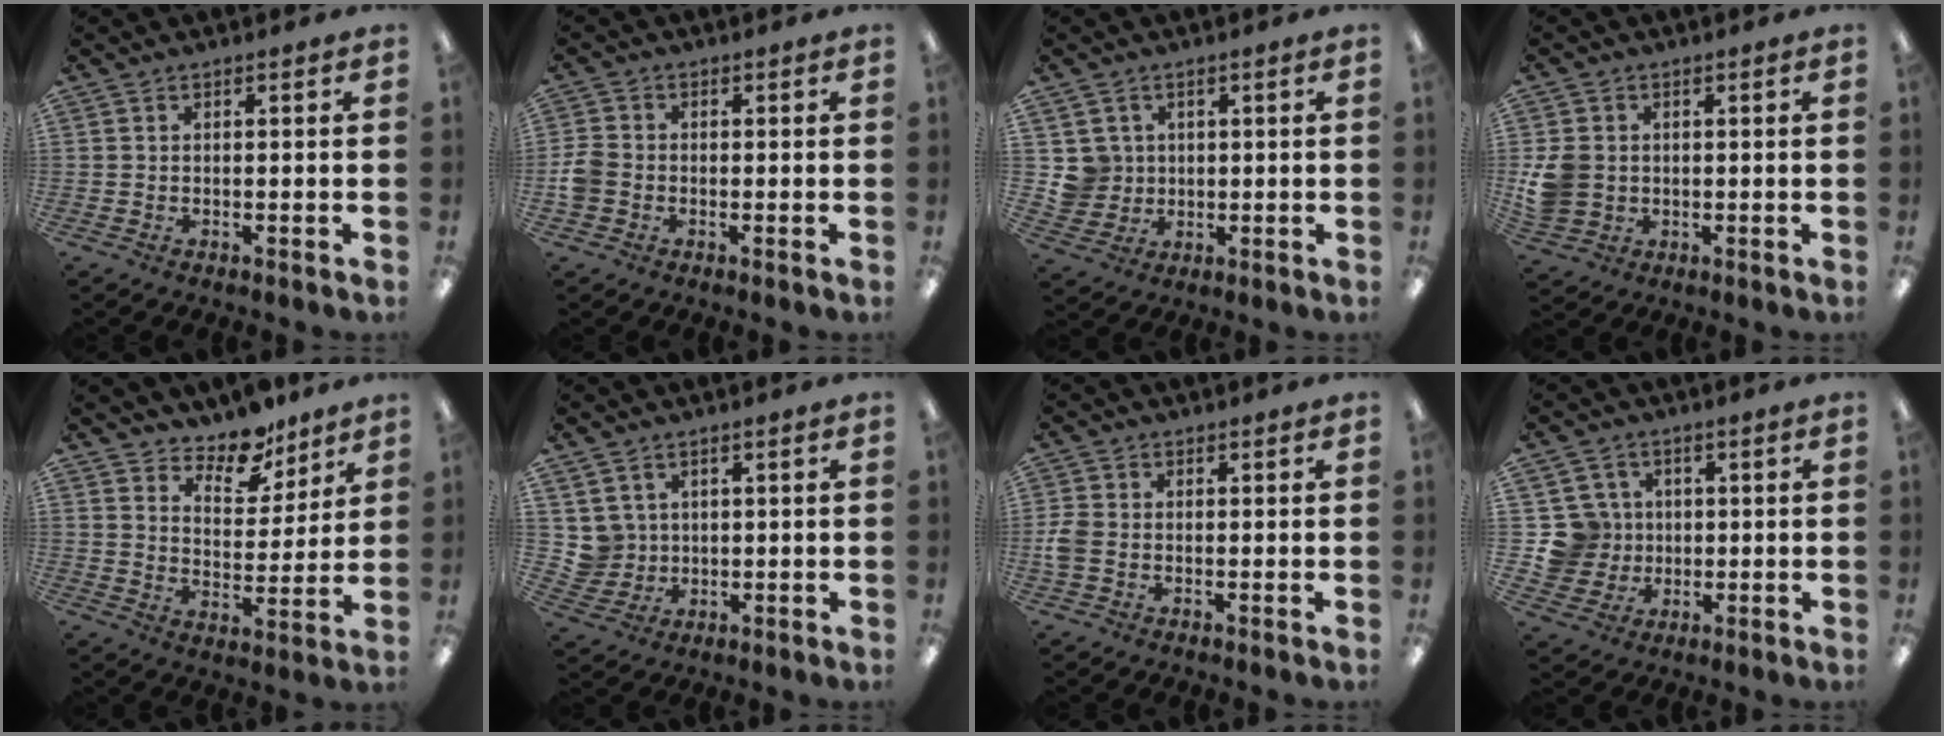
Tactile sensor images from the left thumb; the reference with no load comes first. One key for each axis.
{"total": 4.3, "fx": -1.0, "fy": 3.6, "fz": 2.2, "tx": -0.041, "ty": 0.010, "tz": -0.016}
{"total": 5.7, "fx": 1.6, "fy": 5.4, "fz": 0.3, "tx": -0.012, "ty": 0.004, "tz": 0.035}
{"total": 7.1, "fx": 0.3, "fy": 6.3, "fz": 3.3, "tx": -0.069, "ty": 0.008, "tz": 0.009}
{"total": 10.0, "fx": 8.7, "fy": 4.2, "fz": 2.3, "tx": -0.024, "ty": -0.072, "tz": 0.158}
{"total": 5.0, "fx": 2.4, "fy": 4.3, "fz": -0.2, "tx": -0.011, "ty": -0.005, "tz": 0.049}
{"total": 3.9, "fx": -0.6, "fy": 2.9, "fz": 2.5, "tx": -0.056, "ty": 0.003, "tz": -0.012}
{"total": 9.4, "fx": 1.5, "fy": 9.1, "fz": 1.6, "tx": -0.059, "ty": 0.003, "tz": 0.037}